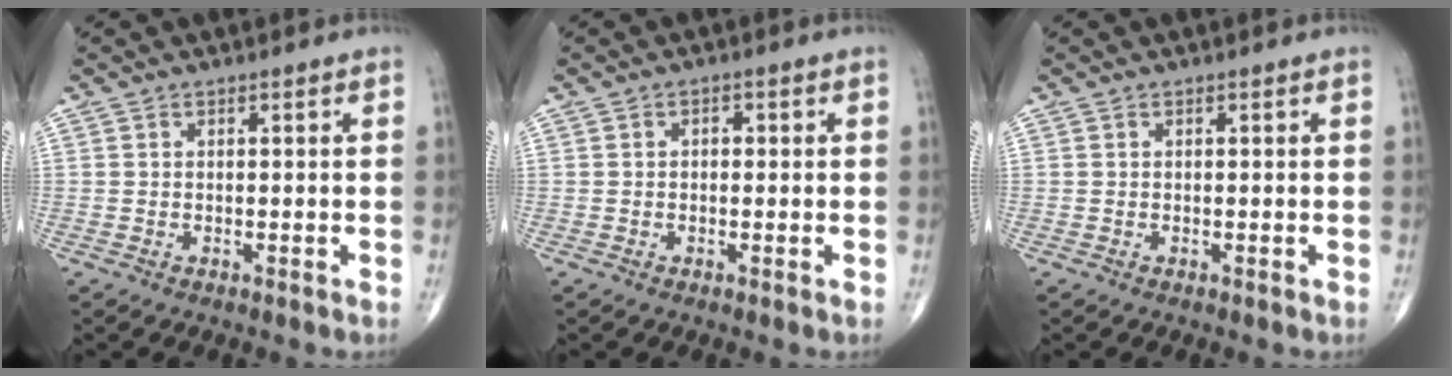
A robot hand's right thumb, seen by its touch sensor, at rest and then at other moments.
{"total": 1.4, "force": [0.2, 1.0, 1.0], "torque": [-0.007, 0.005, -0.001]}
{"total": 0.0}